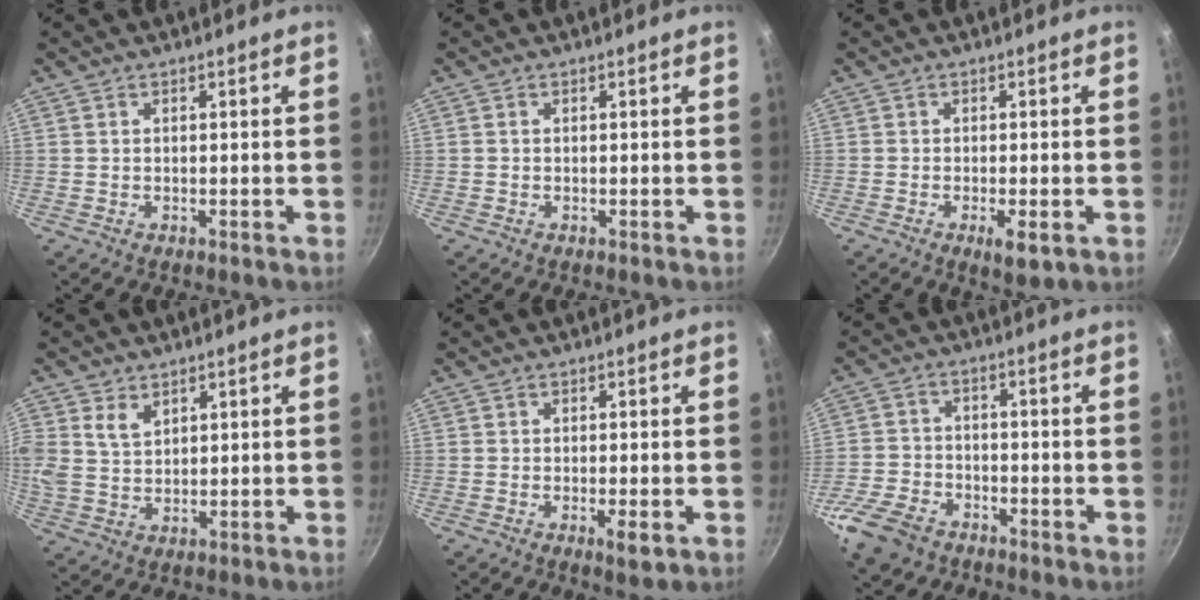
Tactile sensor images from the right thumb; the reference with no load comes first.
{"total": 0.0}
{"total": 4.0, "force": [-1.5, 1.2, 3.5], "torque": [-0.062, 0.000, -0.021]}
{"total": 6.4, "force": [2.9, 4.3, 3.6], "torque": [-0.069, -0.005, 0.061]}
{"total": 2.8, "force": [-1.0, 0.7, 2.6], "torque": [-0.051, -0.002, -0.015]}
{"total": 9.9, "force": [-6.2, 6.1, 4.7], "torque": [-0.093, 0.037, -0.127]}